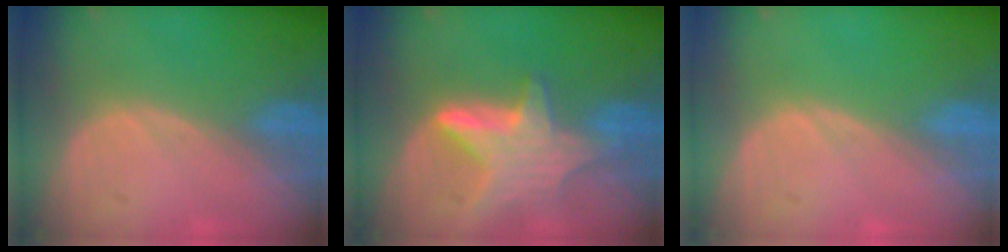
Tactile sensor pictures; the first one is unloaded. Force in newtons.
{"total": 6.8, "press": 6.8, "slide": 0.1}
{"total": 0.0}